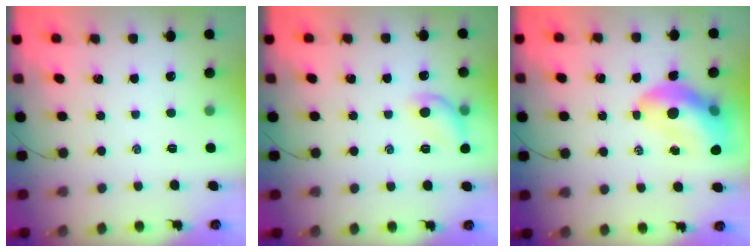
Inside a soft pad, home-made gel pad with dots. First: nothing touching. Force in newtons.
{"total": 8.8, "press": 8.8, "slide": 0.5}
{"total": 13.4, "press": 12.9, "slide": 3.8}